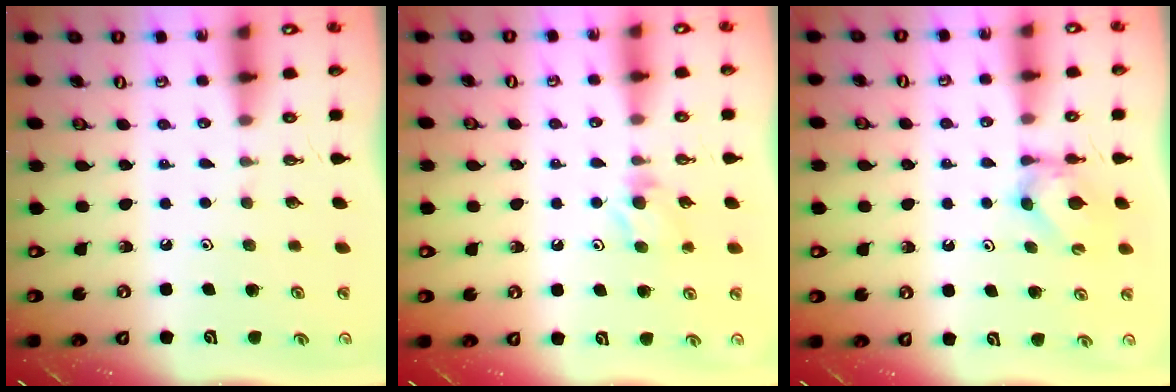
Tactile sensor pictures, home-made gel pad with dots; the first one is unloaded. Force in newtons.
{"total": 4.3, "press": 4.2, "slide": 0.9}
{"total": 4.7, "press": 4.7, "slide": 0.8}